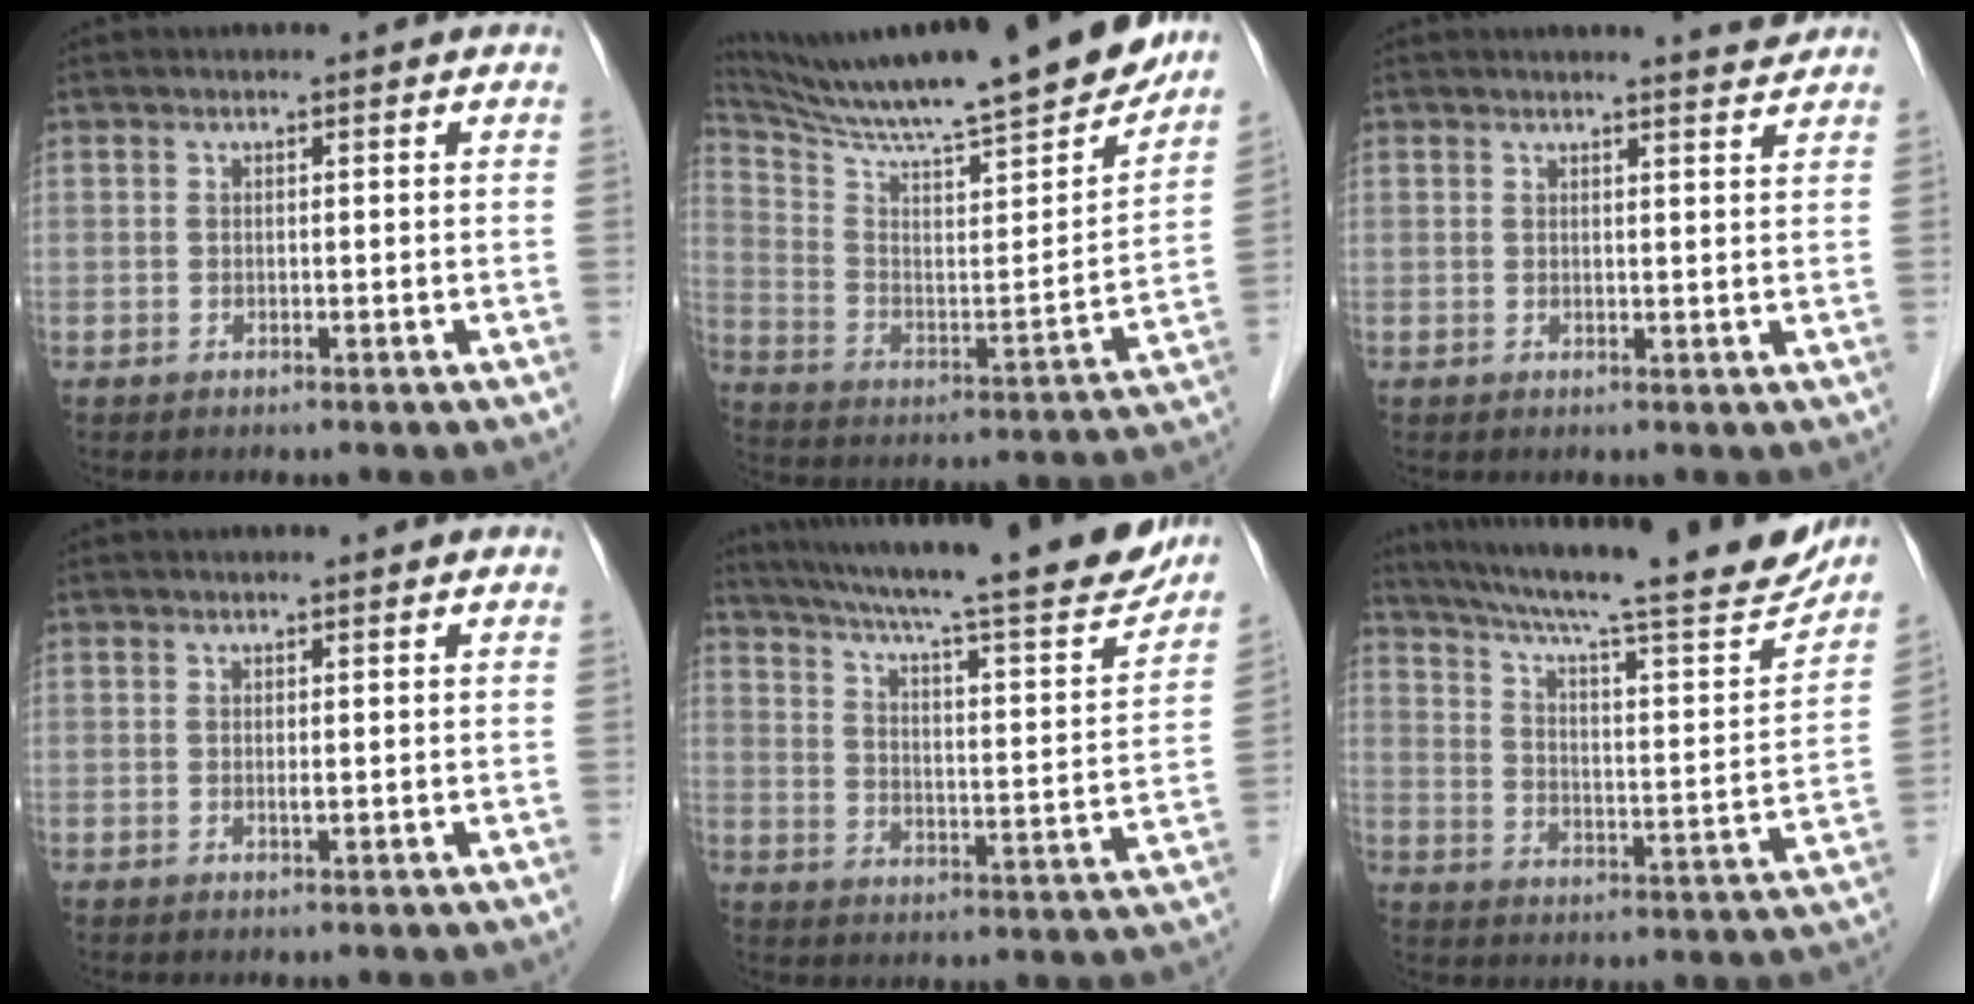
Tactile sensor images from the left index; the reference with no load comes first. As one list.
[{"total": 25.6, "force": [22.4, 1.1, 12.3], "torque": [-0.217, -0.047, 0.339]}, {"total": 2.4, "force": [2.3, -0.3, 0.3], "torque": [-0.008, -0.011, 0.027]}, {"total": 0.5, "force": [0.1, 0.0, 0.5], "torque": [-0.011, -0.001, 0.002]}, {"total": 24.9, "force": [21.6, 2.1, 12.2], "torque": [-0.202, -0.027, 0.294]}, {"total": 24.8, "force": [21.3, 2.4, 12.5], "torque": [-0.204, -0.018, 0.292]}]